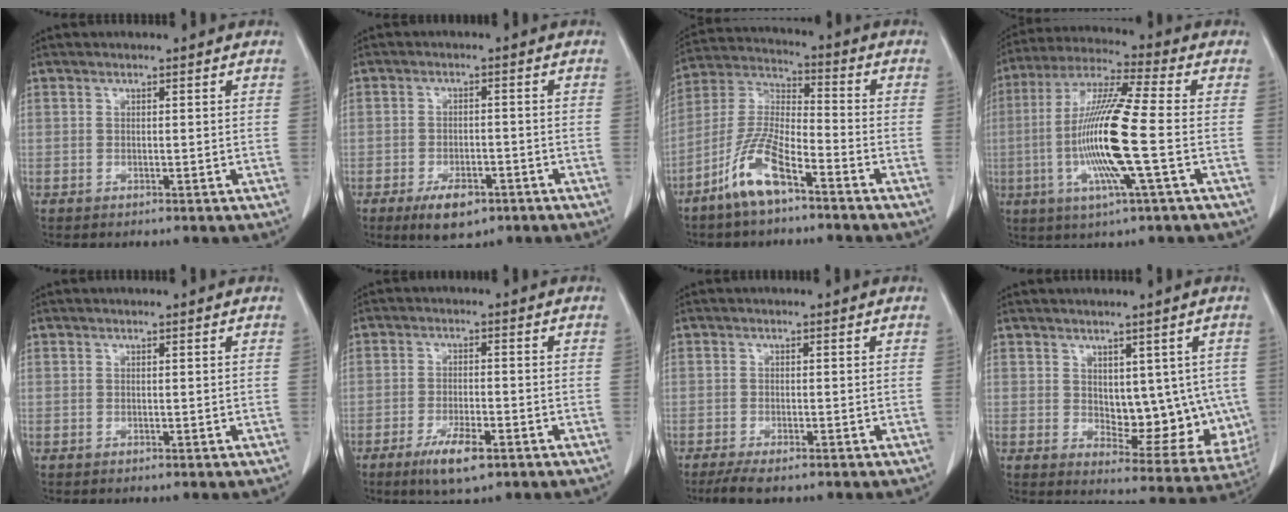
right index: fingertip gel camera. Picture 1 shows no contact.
{"total": 6.0, "force": [-3.6, 2.8, 3.8], "torque": [-0.066, -0.002, -0.051]}
{"total": 10.5, "force": [-6.4, 2.2, 7.9], "torque": [-0.173, -0.009, -0.128]}
{"total": 15.2, "force": [-2.7, -0.1, 15.0], "torque": [-0.306, -0.009, -0.061]}
{"total": 0.0}
{"total": 6.8, "force": [-4.2, 0.9, 5.3], "torque": [-0.103, -0.012, -0.071]}
{"total": 4.1, "force": [-3.2, 0.9, 2.5], "torque": [-0.043, -0.009, -0.048]}
{"total": 11.2, "force": [0.8, 5.8, 9.5], "torque": [-0.106, -0.005, 0.030]}